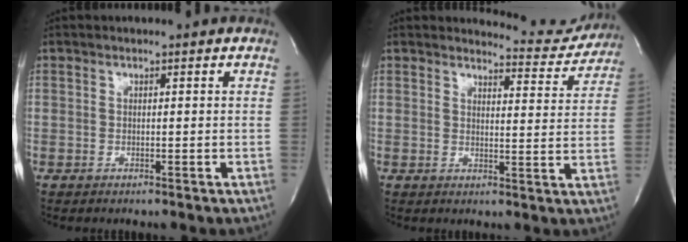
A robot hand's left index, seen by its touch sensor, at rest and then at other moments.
{"total": 7.1, "force": [7.0, 0.8, -0.9], "torque": [0.019, -0.036, 0.073]}